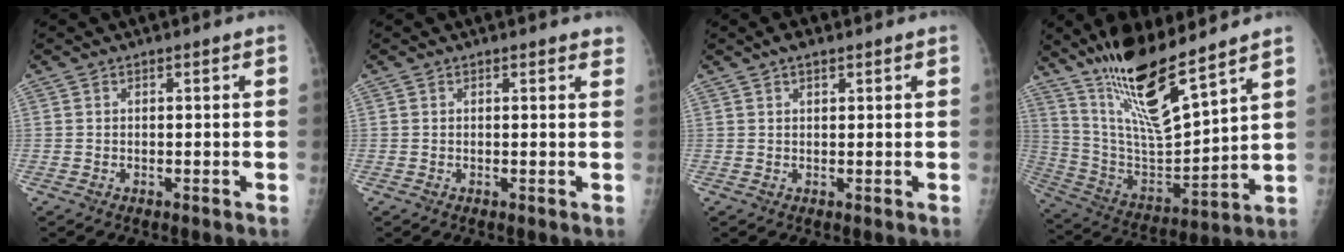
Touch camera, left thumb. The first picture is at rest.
{"total": 1.5, "force": [1.2, 0.5, 0.6], "torque": [0.001, -0.002, 0.009]}
{"total": 2.1, "force": [1.3, 0.9, 1.4], "torque": [-0.018, 0.000, 0.021]}
{"total": 18.5, "force": [13.2, 3.5, 12.5], "torque": [-0.207, -0.074, 0.258]}